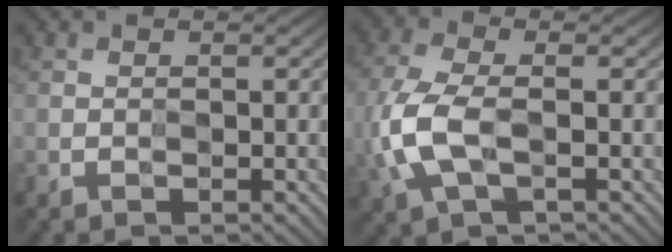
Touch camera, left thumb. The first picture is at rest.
{"total": 7.4, "force": [-1.9, 3.8, 6.0], "torque": [-0.156, -0.001, -0.037]}